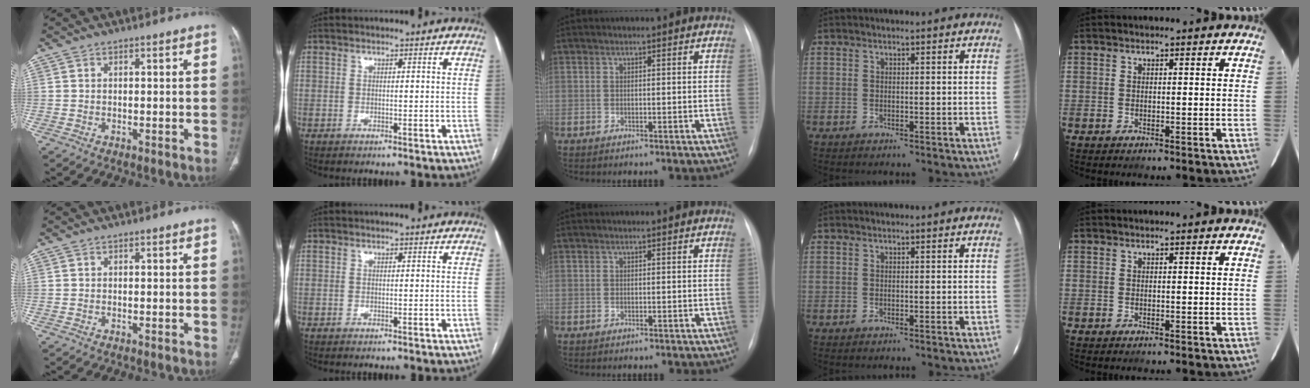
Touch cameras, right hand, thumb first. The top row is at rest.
{}